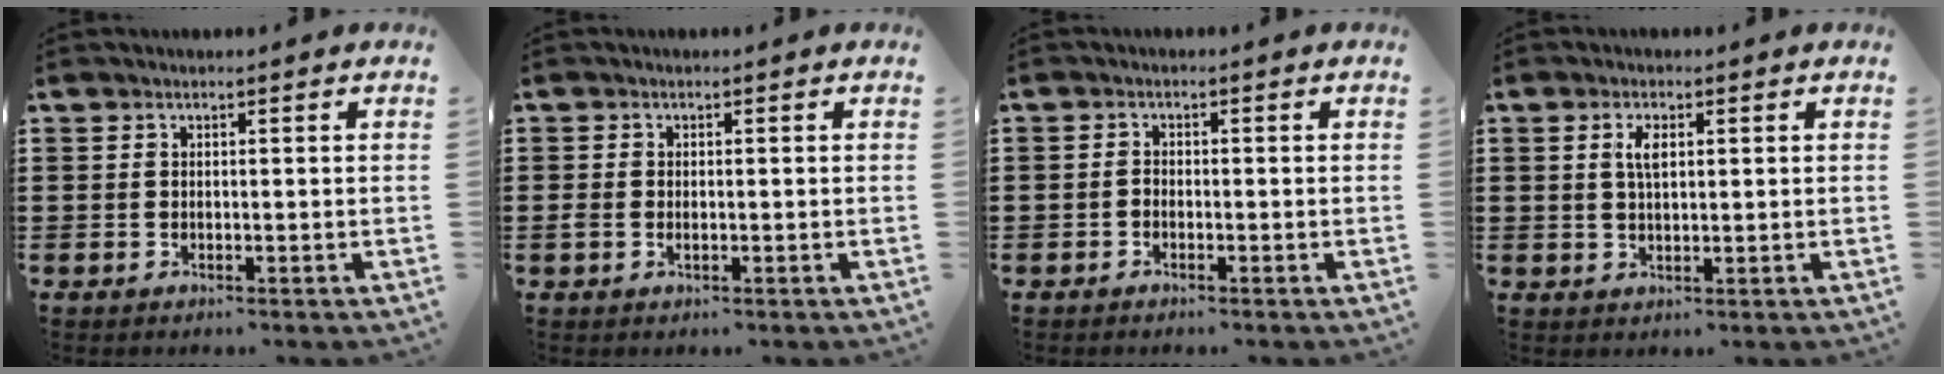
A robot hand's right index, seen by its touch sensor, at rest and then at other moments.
{"total": 1.2, "force": [-0.4, 0.7, 0.8], "torque": [-0.024, -0.003, -0.010]}
{"total": 1.0, "force": [-1.0, 0.1, 0.1], "torque": [-0.005, -0.002, -0.020]}
{"total": 3.1, "force": [0.9, 1.2, 2.7], "torque": [-0.057, 0.007, 0.013]}